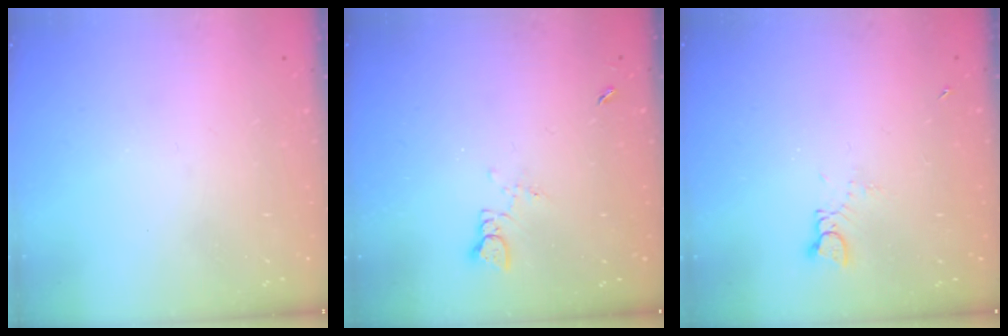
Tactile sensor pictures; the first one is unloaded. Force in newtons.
{"total": 1.3, "press": 1.3, "slide": 0.2}
{"total": 1.4, "press": 1.4, "slide": 0.2}